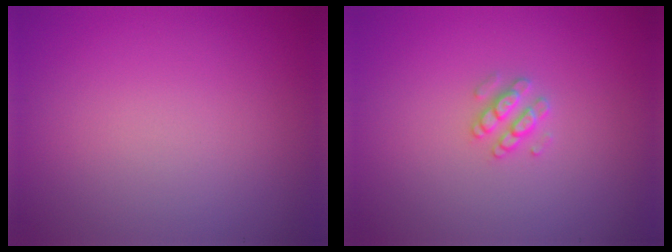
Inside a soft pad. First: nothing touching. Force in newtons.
{"total": 1.9, "press": 1.9, "slide": 0.3}